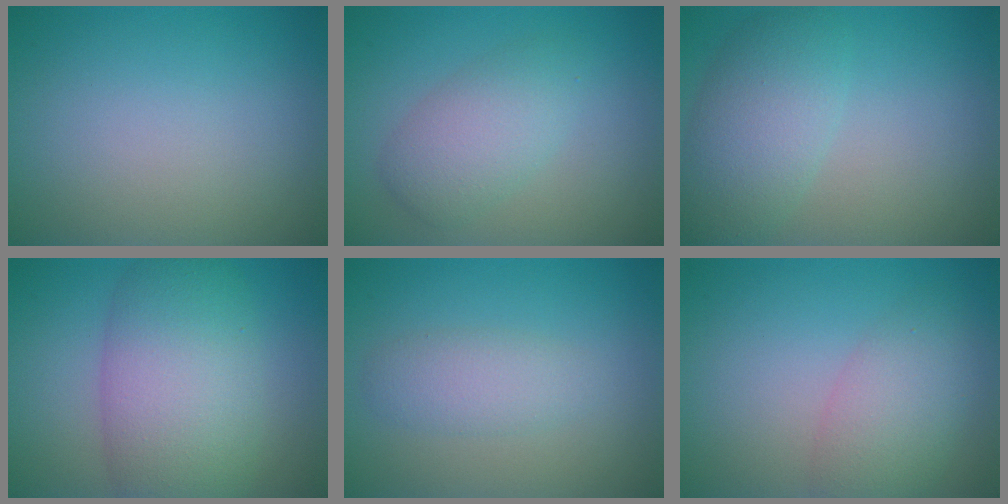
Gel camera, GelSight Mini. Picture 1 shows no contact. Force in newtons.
{"total": 3.6, "press": 3.6, "slide": 0.1}
{"total": 5.0, "press": 5.0, "slide": 0.4}
{"total": 8.9, "press": 8.9, "slide": 0.4}
{"total": 2.4, "press": 2.4, "slide": 0.1}
{"total": 4.0, "press": 4.0, "slide": 0.2}